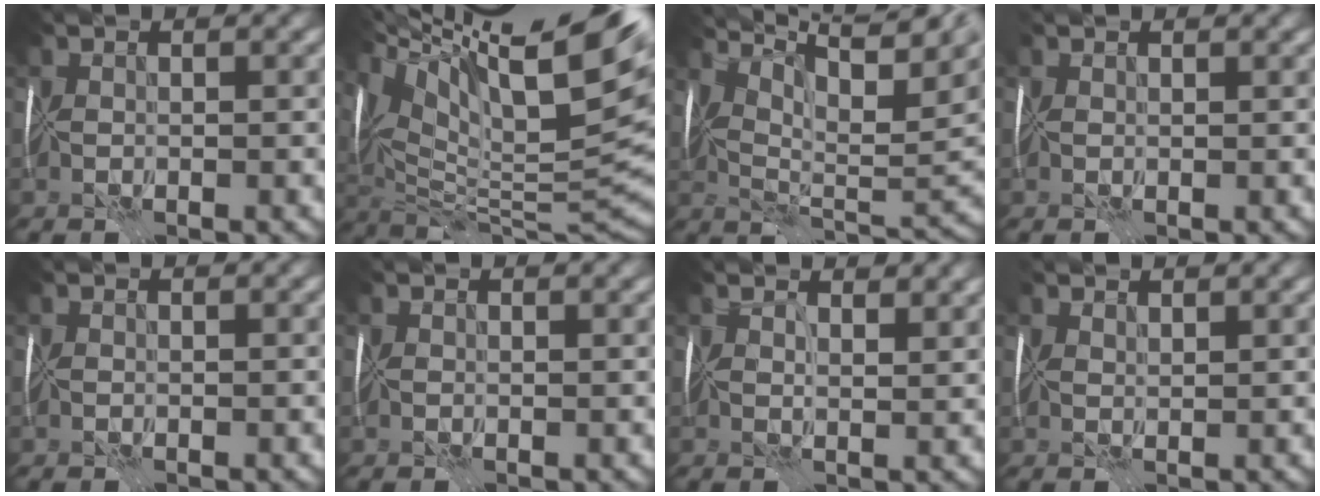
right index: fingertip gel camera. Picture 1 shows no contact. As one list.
[{"total": 17.9, "force": [8.5, 5.9, 14.6], "torque": [-0.220, 0.027, 0.156]}, {"total": 14.3, "force": [7.3, 5.4, 11.0], "torque": [-0.178, 0.029, 0.114]}, {"total": 1.0, "force": [0.9, 0.2, 0.3], "torque": [-0.003, 0.003, 0.014]}, {"total": 0.0}, {"total": 1.4, "force": [1.1, 0.4, 0.7], "torque": [-0.004, 0.001, 0.013]}, {"total": 4.8, "force": [3.4, 1.7, 2.9], "torque": [-0.032, 0.020, 0.030]}, {"total": 1.6, "force": [1.5, 0.1, 0.4], "torque": [-0.010, 0.002, 0.024]}]